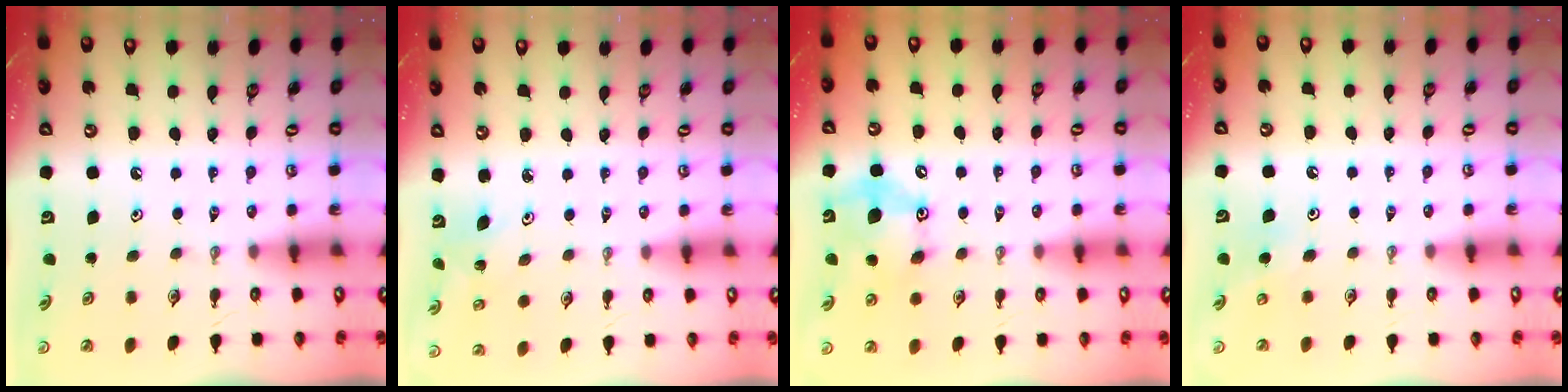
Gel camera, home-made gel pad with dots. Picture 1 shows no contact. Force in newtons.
{"total": 2.7, "press": 2.7, "slide": 0.3}
{"total": 12.1, "press": 12.0, "slide": 0.5}
{"total": 5.9, "press": 5.7, "slide": 1.6}